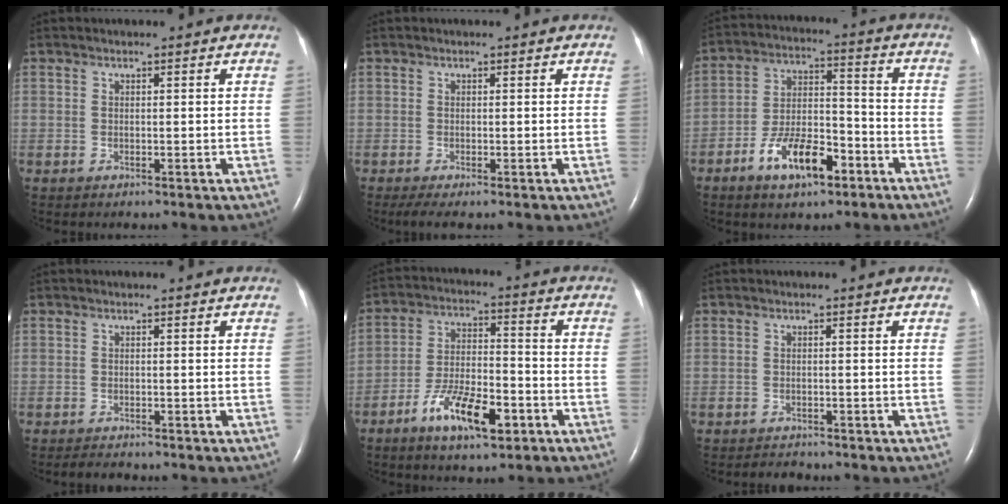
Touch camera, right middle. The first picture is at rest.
{"total": 2.0, "force": [-1.3, 0.2, 1.5], "torque": [-0.034, -0.010, -0.027]}
{"total": 10.7, "force": [-6.0, 4.1, 7.8], "torque": [-0.153, 0.011, -0.102]}
{"total": 1.5, "force": [-1.4, 0.4, 0.4], "torque": [-0.015, -0.006, -0.019]}
{"total": 10.7, "force": [-5.7, 3.5, 8.4], "torque": [-0.163, 0.002, -0.096]}
{"total": 1.4, "force": [-1.4, 0.4, -0.1], "torque": [-0.005, -0.005, -0.018]}